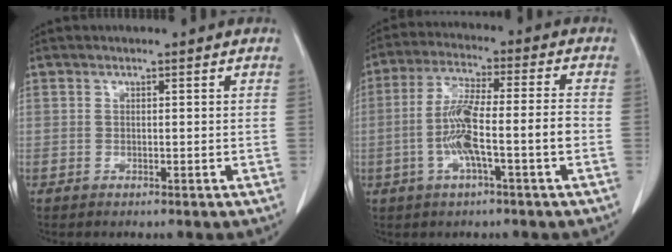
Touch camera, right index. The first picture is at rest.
{"total": 9.8, "force": [-2.6, 0.5, 9.4], "torque": [-0.188, 0.015, -0.048]}